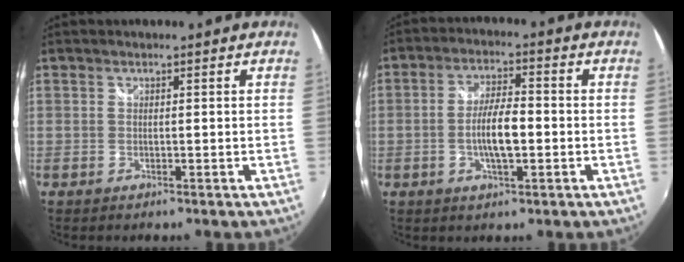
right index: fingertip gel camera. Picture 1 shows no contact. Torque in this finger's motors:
{"motor_torque": [0.57, -0.08, 0.33, 0.10]}